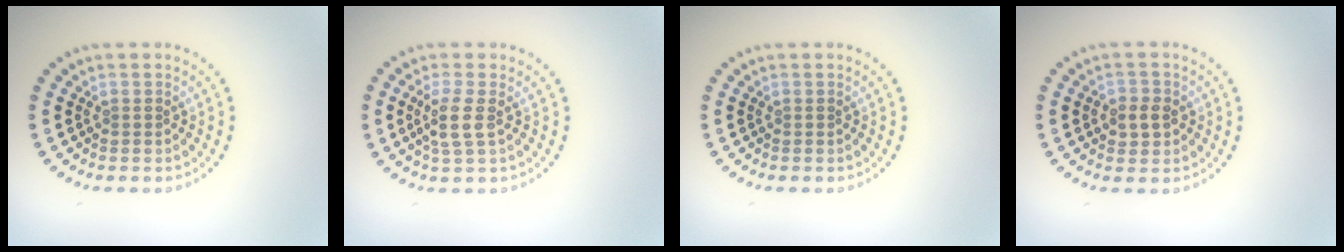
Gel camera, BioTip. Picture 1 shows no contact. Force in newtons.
{"total": 2.4, "press": 2.1, "slide": 1.2}
{"total": 0.0}
{"total": 2.2, "press": 2.1, "slide": 0.4}